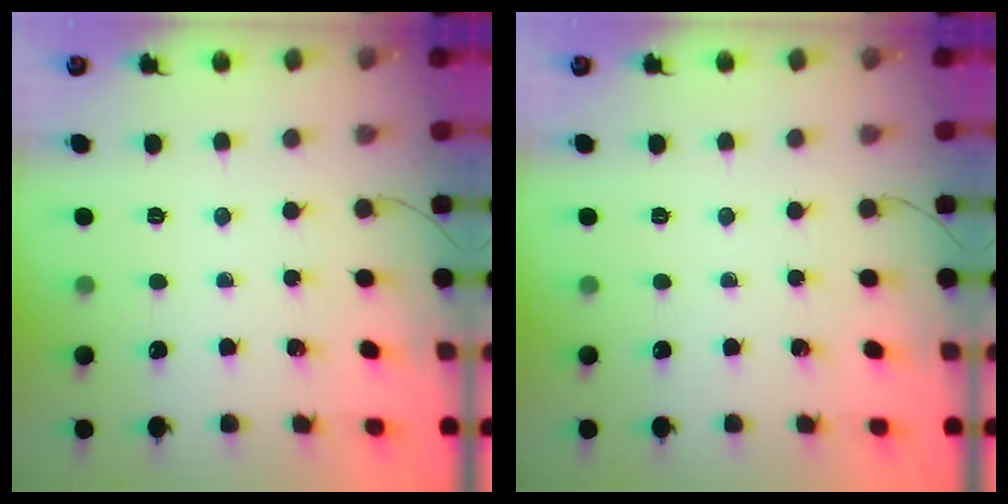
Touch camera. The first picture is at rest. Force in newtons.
{"total": 0.0}